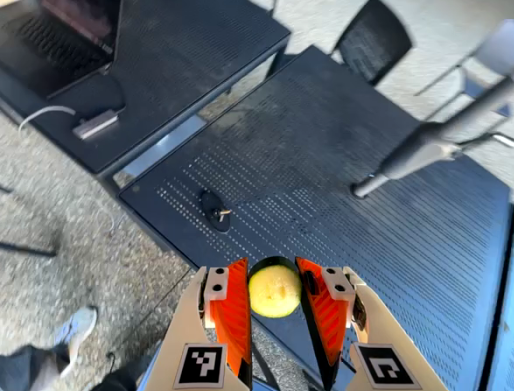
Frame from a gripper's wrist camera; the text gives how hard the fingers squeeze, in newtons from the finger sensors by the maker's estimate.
{"total": 10.8, "left": 10.7, "right": 10.9}